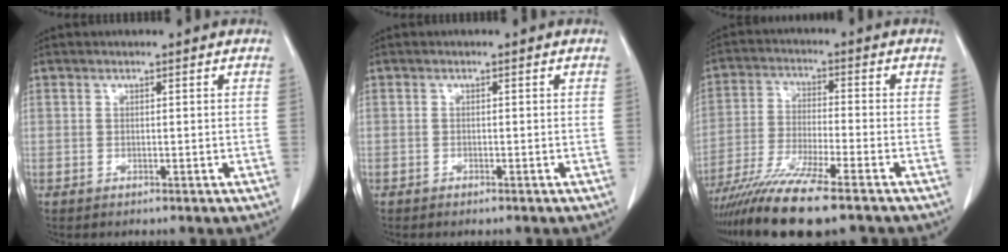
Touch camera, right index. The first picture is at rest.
{"total": 0.7, "force": [-0.6, 0.2, 0.2], "torque": [-0.009, -0.001, -0.009]}
{"total": 13.1, "force": [-10.1, 0.3, 8.3], "torque": [-0.154, -0.037, -0.175]}